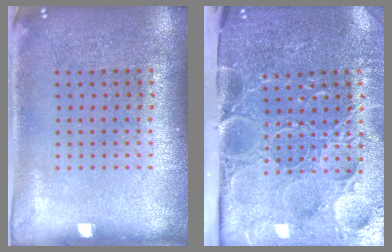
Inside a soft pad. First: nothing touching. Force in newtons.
{"total": 5.2, "press": 4.2, "slide": 3.1}